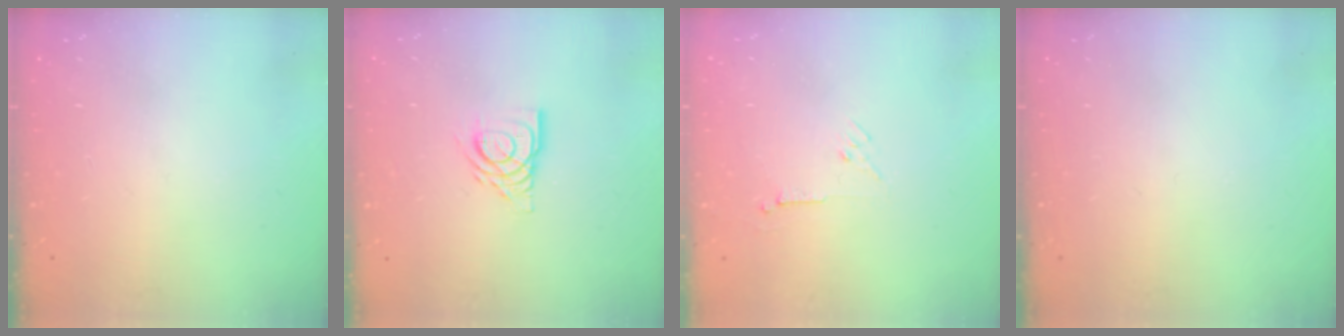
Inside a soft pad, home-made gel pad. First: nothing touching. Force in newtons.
{"total": 9.8, "press": 9.7, "slide": 1.2}
{"total": 3.5, "press": 3.4, "slide": 0.7}
{"total": 0.0}